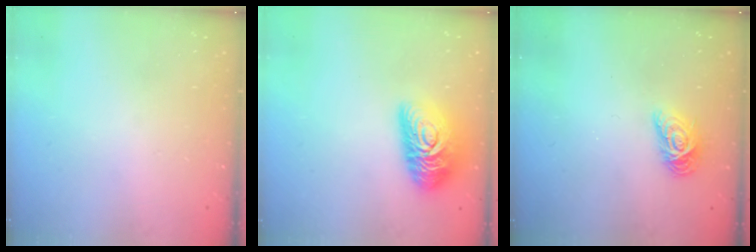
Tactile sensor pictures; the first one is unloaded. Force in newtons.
{"total": 15.0, "press": 15.0, "slide": 1.0}
{"total": 9.7, "press": 9.7, "slide": 0.3}